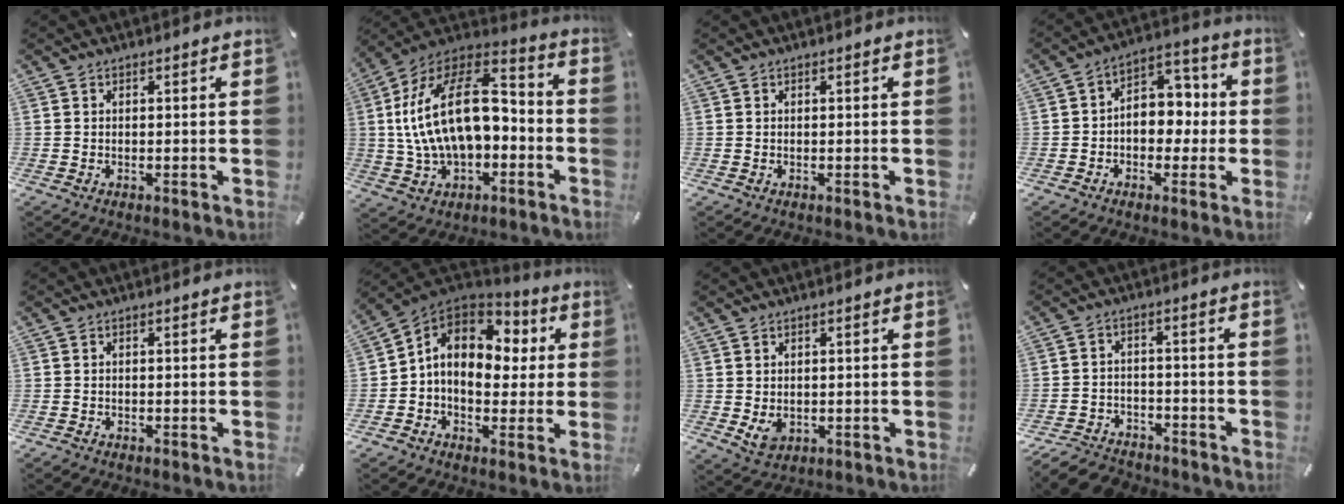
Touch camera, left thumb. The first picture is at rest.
{"total": 23.0, "force": [1.2, 14.5, 17.7], "torque": [-0.346, 0.015, 0.023]}
{"total": 0.0}
{"total": 8.1, "force": [-1.3, 6.6, 4.6], "torque": [-0.053, 0.008, -0.028]}
{"total": 0.8, "force": [-0.7, 0.3, 0.2], "torque": [-0.004, 0.001, -0.015]}
{"total": 12.1, "force": [2.3, 9.3, 7.3], "torque": [-0.144, 0.004, 0.046]}
{"total": 3.6, "force": [-0.4, 2.8, 2.1], "torque": [-0.041, -0.003, -0.008]}
{"total": 7.4, "force": [-6.3, 3.2, 2.0], "torque": [-0.035, 0.031, -0.122]}